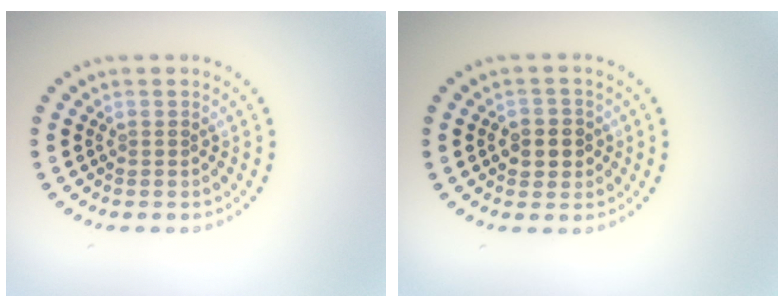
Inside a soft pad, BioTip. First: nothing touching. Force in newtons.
{"total": 2.6, "press": 2.5, "slide": 0.7}